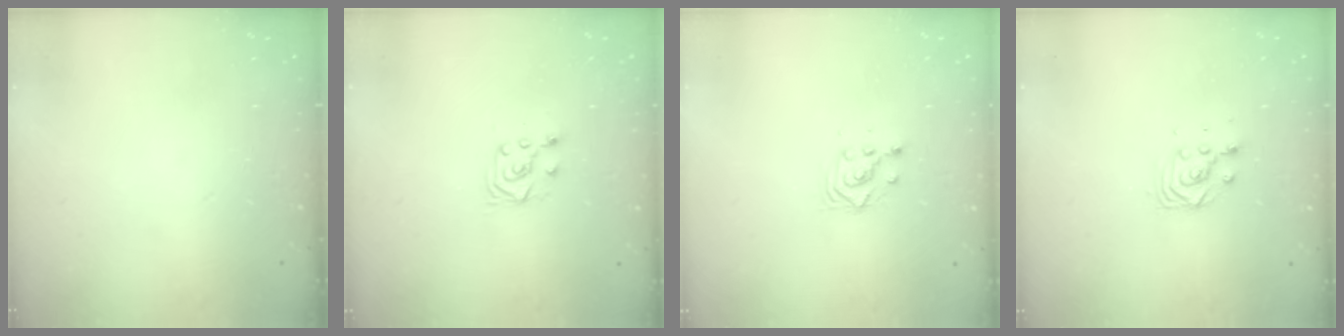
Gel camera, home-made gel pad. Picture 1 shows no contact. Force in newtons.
{"total": 6.3, "press": 6.3, "slide": 0.7}
{"total": 2.8, "press": 2.8, "slide": 0.1}
{"total": 5.3, "press": 5.2, "slide": 0.2}